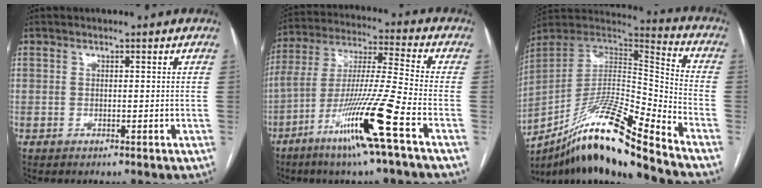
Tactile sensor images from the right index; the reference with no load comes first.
{"total": 15.8, "force": [-7.9, -1.2, 13.6], "torque": [-0.272, -0.023, -0.148]}
{"total": 19.2, "force": [-14.1, 0.6, 12.9], "torque": [-0.254, -0.003, -0.258]}